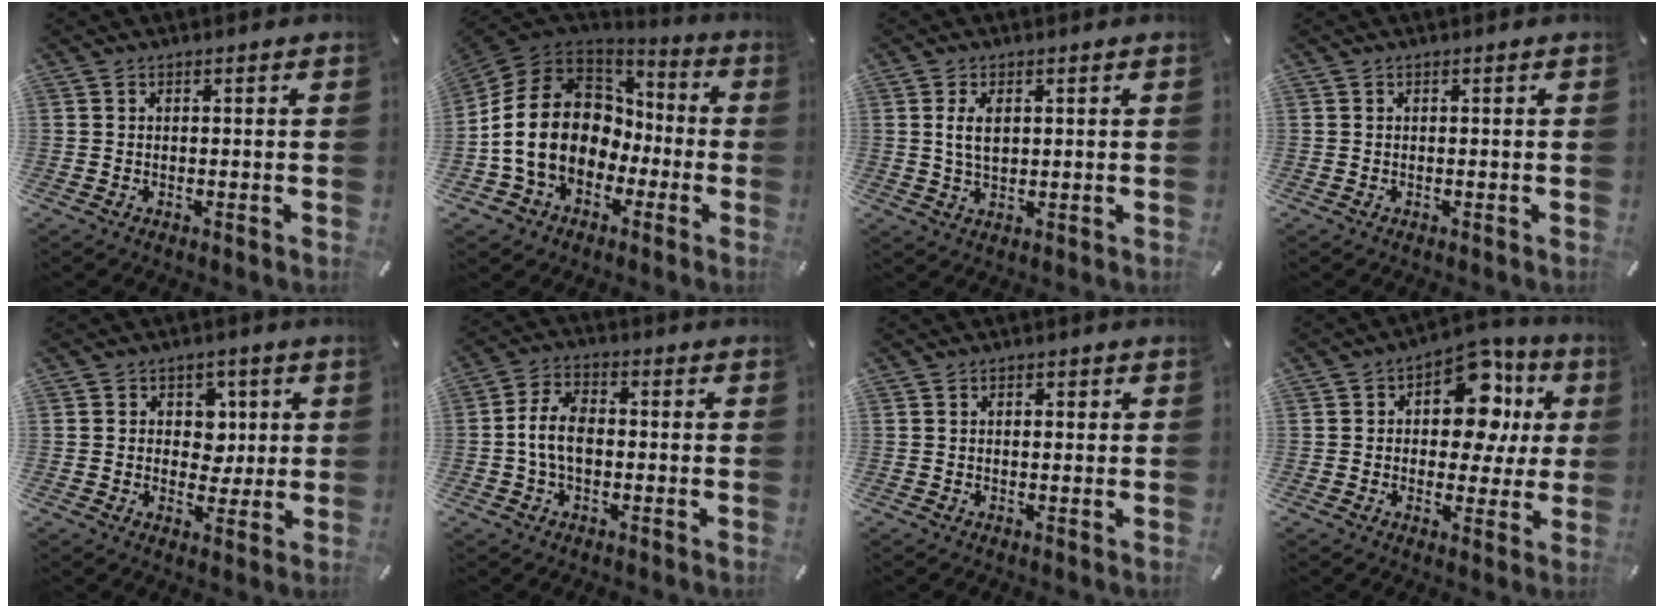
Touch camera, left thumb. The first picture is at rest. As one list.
[{"total": 18.0, "force": [-2.0, 14.8, 10.0], "torque": [-0.210, 0.019, -0.028]}, {"total": 4.5, "force": [1.1, 2.5, 3.6], "torque": [-0.084, -0.005, 0.011]}, {"total": 0.0}, {"total": 7.0, "force": [1.1, 6.3, 2.9], "torque": [-0.044, 0.003, 0.018]}, {"total": 8.0, "force": [-1.1, 5.1, 6.1], "torque": [-0.131, 0.010, -0.023]}, {"total": 1.3, "force": [0.1, 0.9, 0.9], "torque": [-0.018, 0.006, 0.000]}, {"total": 14.2, "force": [4.7, 9.2, 9.8], "torque": [-0.131, -0.027, 0.081]}]